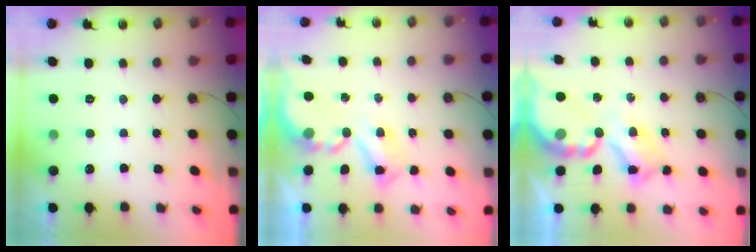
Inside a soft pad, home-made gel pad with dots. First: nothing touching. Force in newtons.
{"total": 5.2, "press": 5.1, "slide": 0.4}
{"total": 9.7, "press": 9.6, "slide": 0.6}